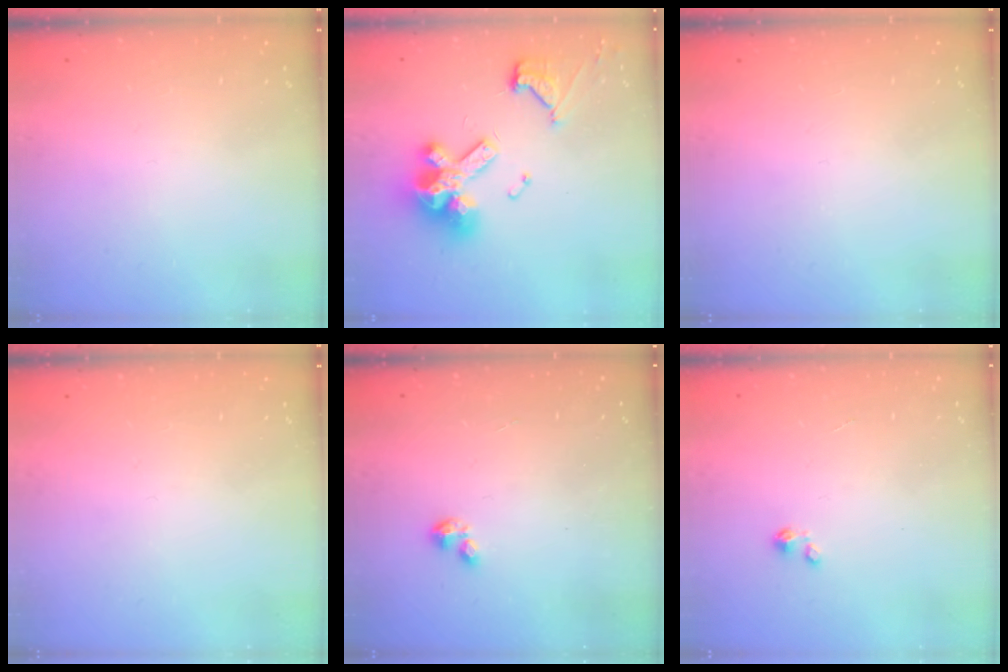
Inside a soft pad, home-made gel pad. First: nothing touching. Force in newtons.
{"total": 15.0, "press": 14.9, "slide": 1.6}
{"total": 0.0}
{"total": 0.0}
{"total": 0.7, "press": 0.6, "slide": 0.2}
{"total": 0.0}